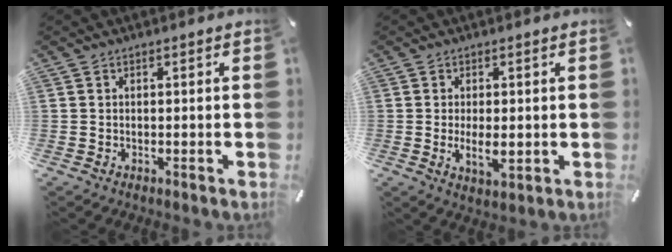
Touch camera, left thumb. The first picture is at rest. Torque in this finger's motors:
{"motor_torque": [0.95, 1.15, 0.48, 0.06, 0.07]}